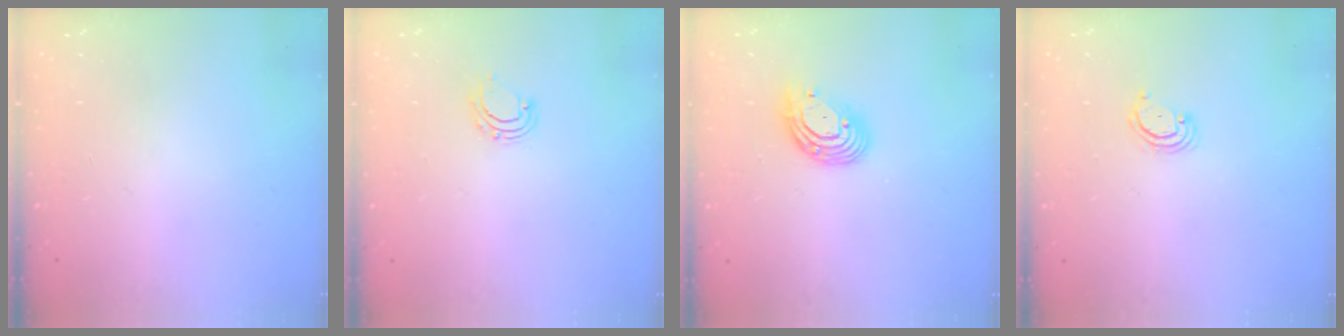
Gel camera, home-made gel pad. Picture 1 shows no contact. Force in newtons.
{"total": 6.2, "press": 6.1, "slide": 0.5}
{"total": 10.3, "press": 10.3, "slide": 1.0}
{"total": 2.9, "press": 2.8, "slide": 0.4}